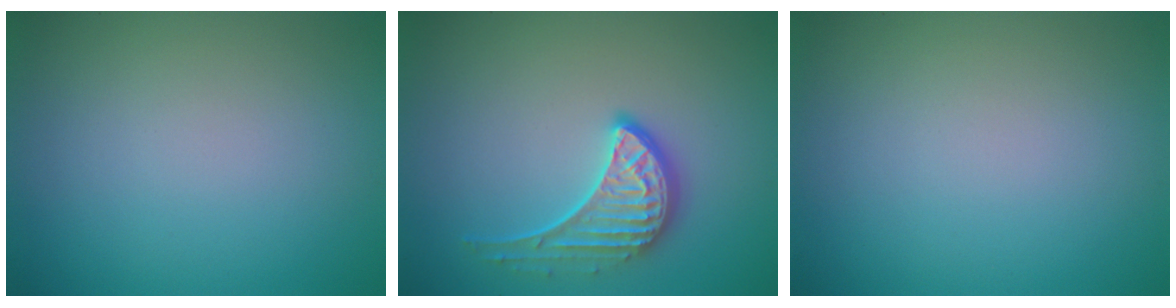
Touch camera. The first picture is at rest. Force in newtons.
{"total": 3.5, "press": 3.0, "slide": 1.8}
{"total": 0.0}